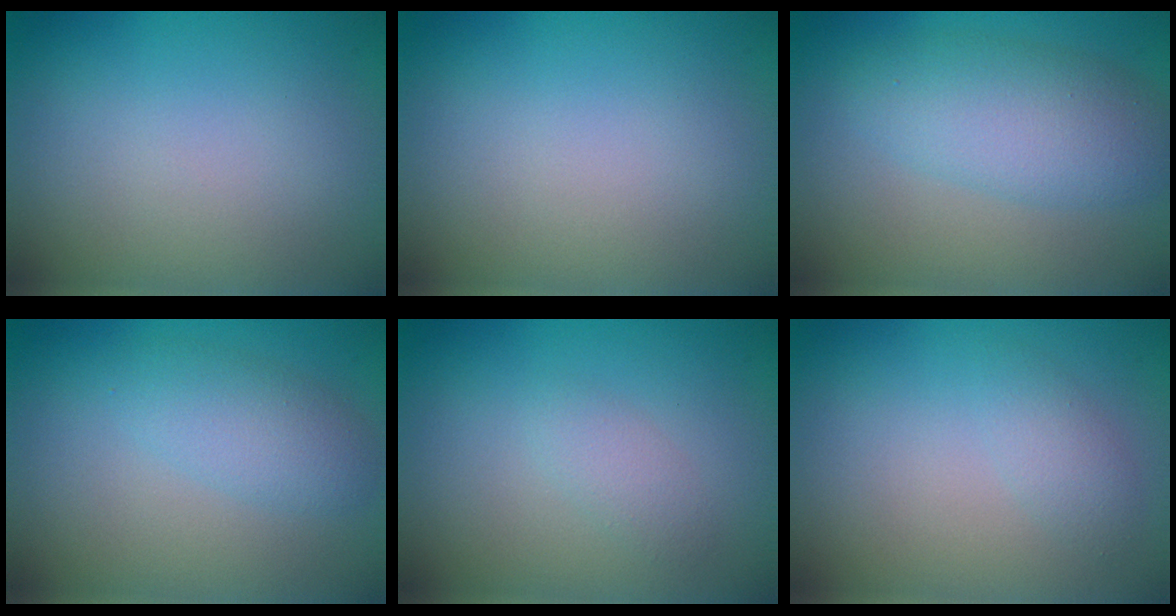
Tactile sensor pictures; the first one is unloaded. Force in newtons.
{"total": 0.0}
{"total": 4.8, "press": 4.8, "slide": 0.1}
{"total": 2.7, "press": 2.7, "slide": 0.1}
{"total": 1.3, "press": 1.3, "slide": 0.1}
{"total": 1.4, "press": 1.4, "slide": 0.1}